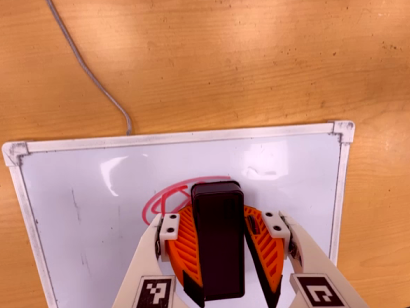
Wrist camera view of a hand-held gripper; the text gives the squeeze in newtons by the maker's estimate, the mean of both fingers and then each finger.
{"total": 13.0, "left": 14.5, "right": 11.5}